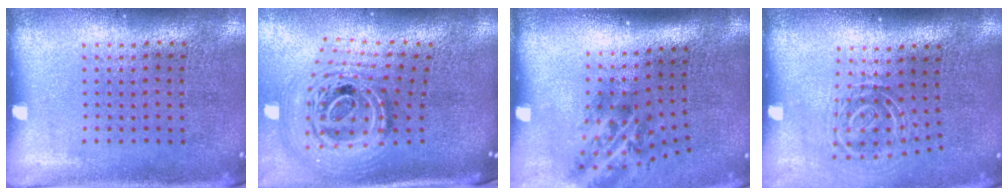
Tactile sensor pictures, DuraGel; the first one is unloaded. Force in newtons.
{"total": 3.0, "press": 2.0, "slide": 2.2}
{"total": 2.0, "press": 1.2, "slide": 1.6}
{"total": 1.8, "press": 1.2, "slide": 1.4}